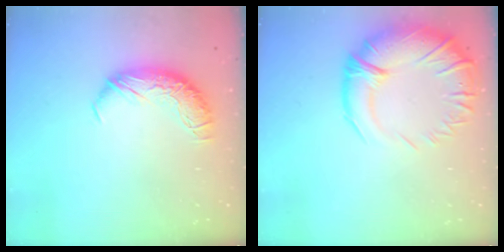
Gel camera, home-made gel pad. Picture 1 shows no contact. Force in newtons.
{"total": 12.2, "press": 10.8, "slide": 5.6}